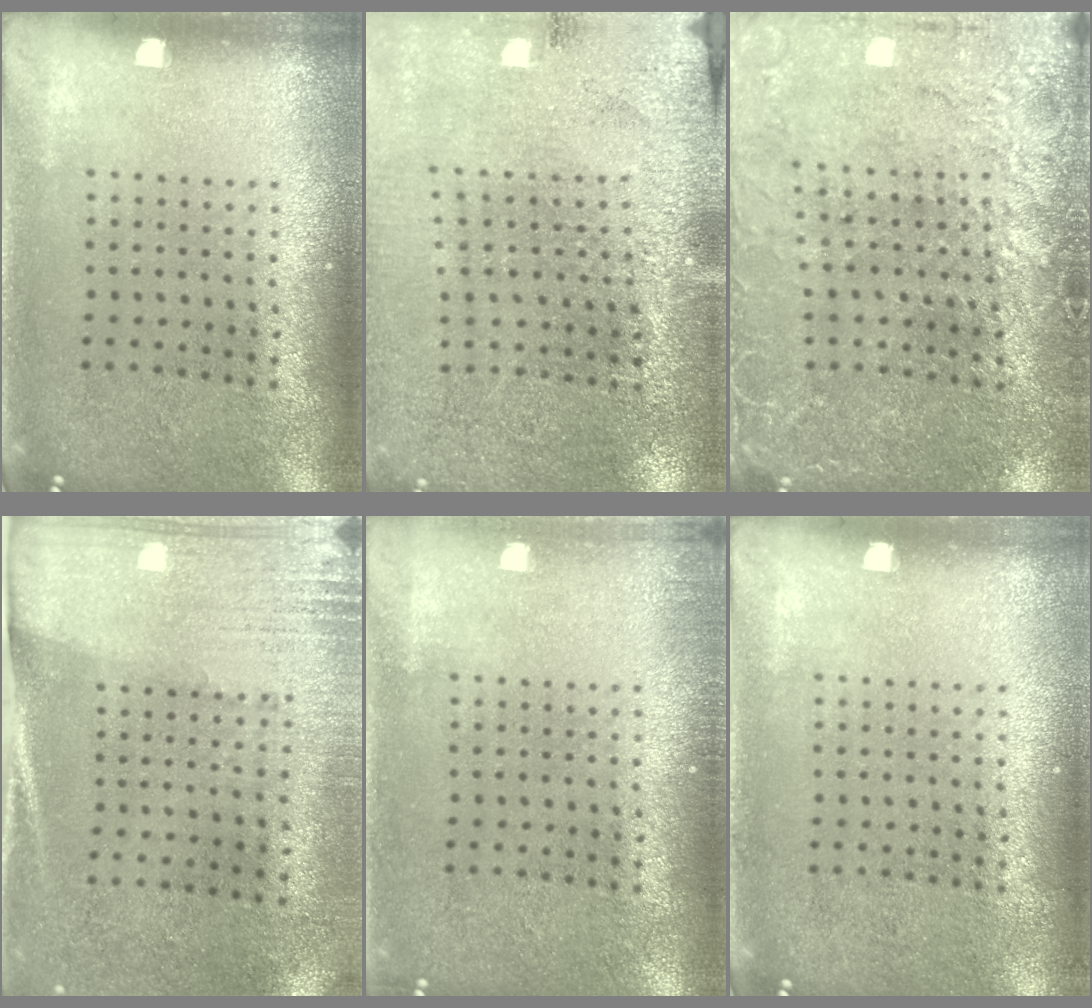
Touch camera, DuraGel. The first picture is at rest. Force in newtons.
{"total": 2.8, "press": 2.8, "slide": 0.1}
{"total": 2.9, "press": 2.8, "slide": 0.4}
{"total": 2.7, "press": 2.3, "slide": 1.4}
{"total": 0.9, "press": 0.8, "slide": 0.3}
{"total": 0.0}